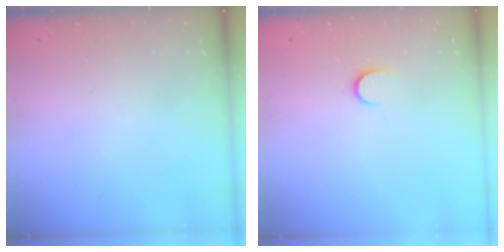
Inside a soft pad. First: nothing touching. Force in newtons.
{"total": 7.0, "press": 7.0, "slide": 0.8}